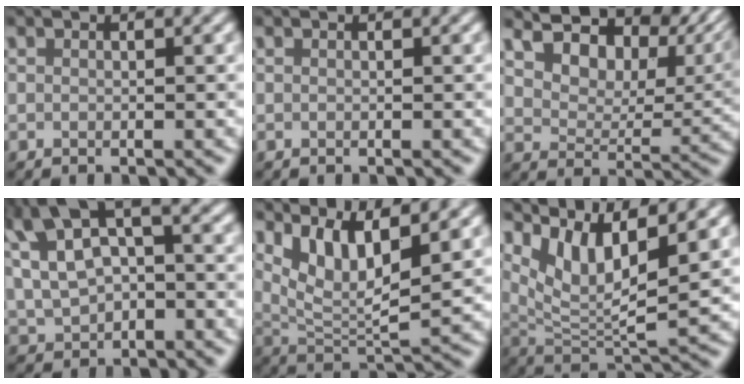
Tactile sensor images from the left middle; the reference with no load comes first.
{"total": 0.0}
{"total": 13.2, "force": [7.3, 8.2, 7.4], "torque": [-0.121, 0.021, 0.121]}
{"total": 10.1, "force": [3.1, 6.1, 7.4], "torque": [-0.164, 0.022, 0.063]}
{"total": 6.6, "force": [3.3, 2.2, 5.2], "torque": [-0.103, -0.014, 0.067]}
{"total": 6.9, "force": [4.1, 1.9, 5.3], "torque": [-0.104, -0.013, 0.083]}